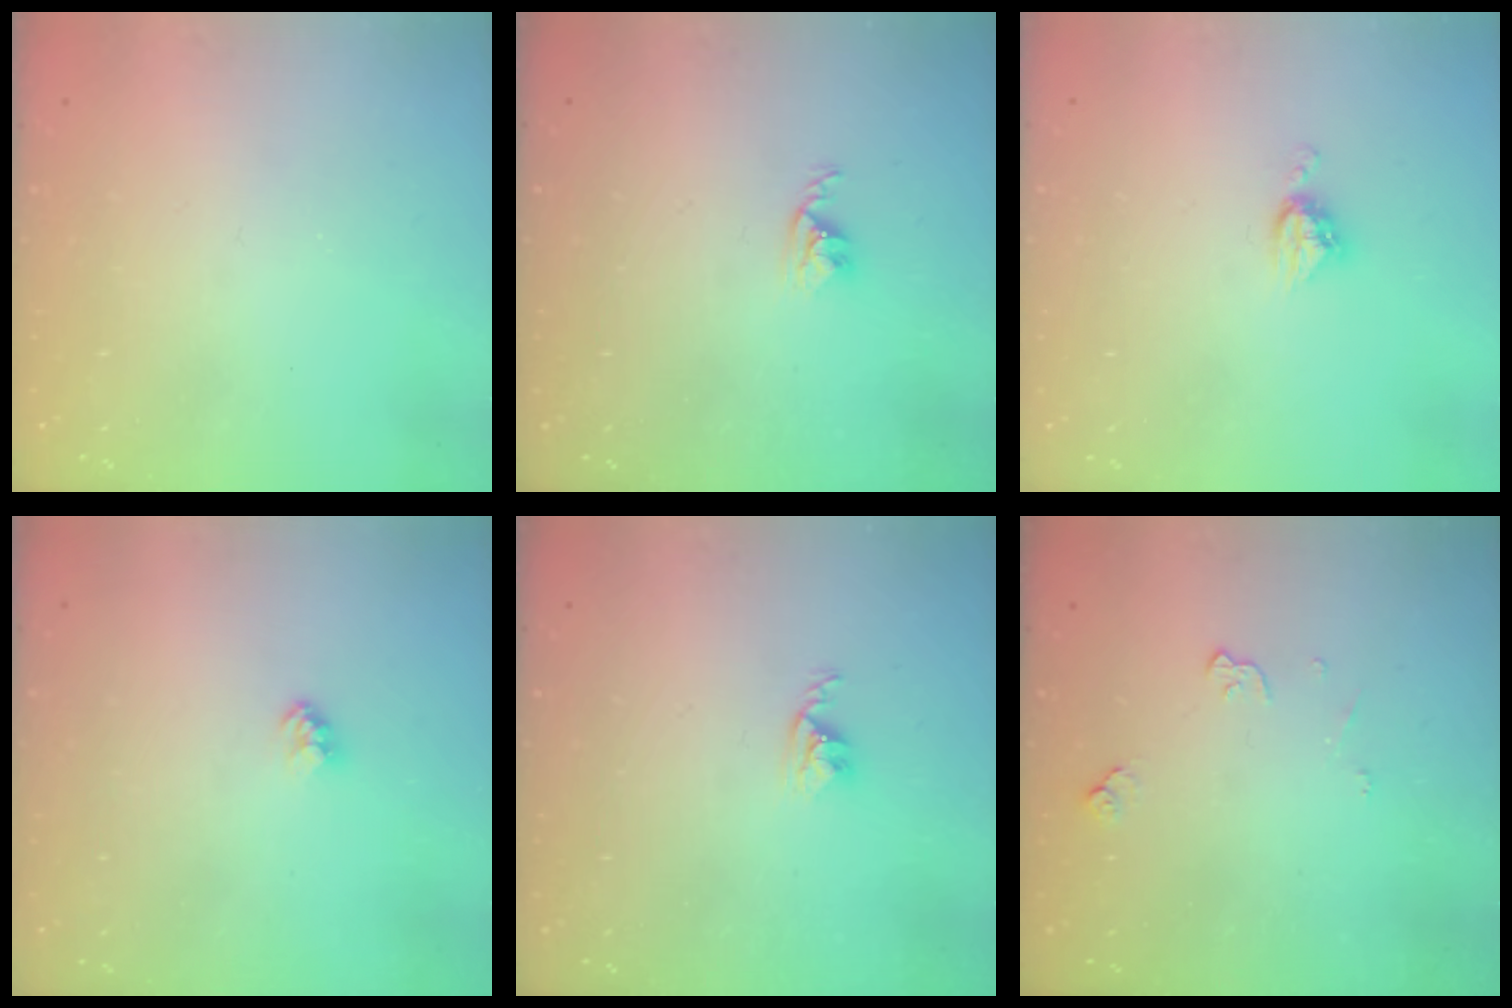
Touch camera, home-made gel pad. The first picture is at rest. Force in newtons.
{"total": 2.9, "press": 2.9, "slide": 0.4}
{"total": 5.4, "press": 5.4, "slide": 0.1}
{"total": 2.3, "press": 2.3, "slide": 0.1}
{"total": 2.9, "press": 2.9, "slide": 0.4}
{"total": 4.8, "press": 4.7, "slide": 0.7}